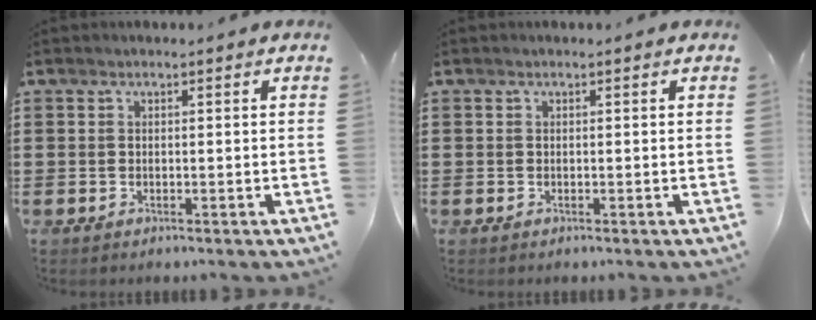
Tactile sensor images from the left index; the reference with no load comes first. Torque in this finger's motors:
{"motor_torque": [-0.02, 0.02, 0.00, -0.01]}